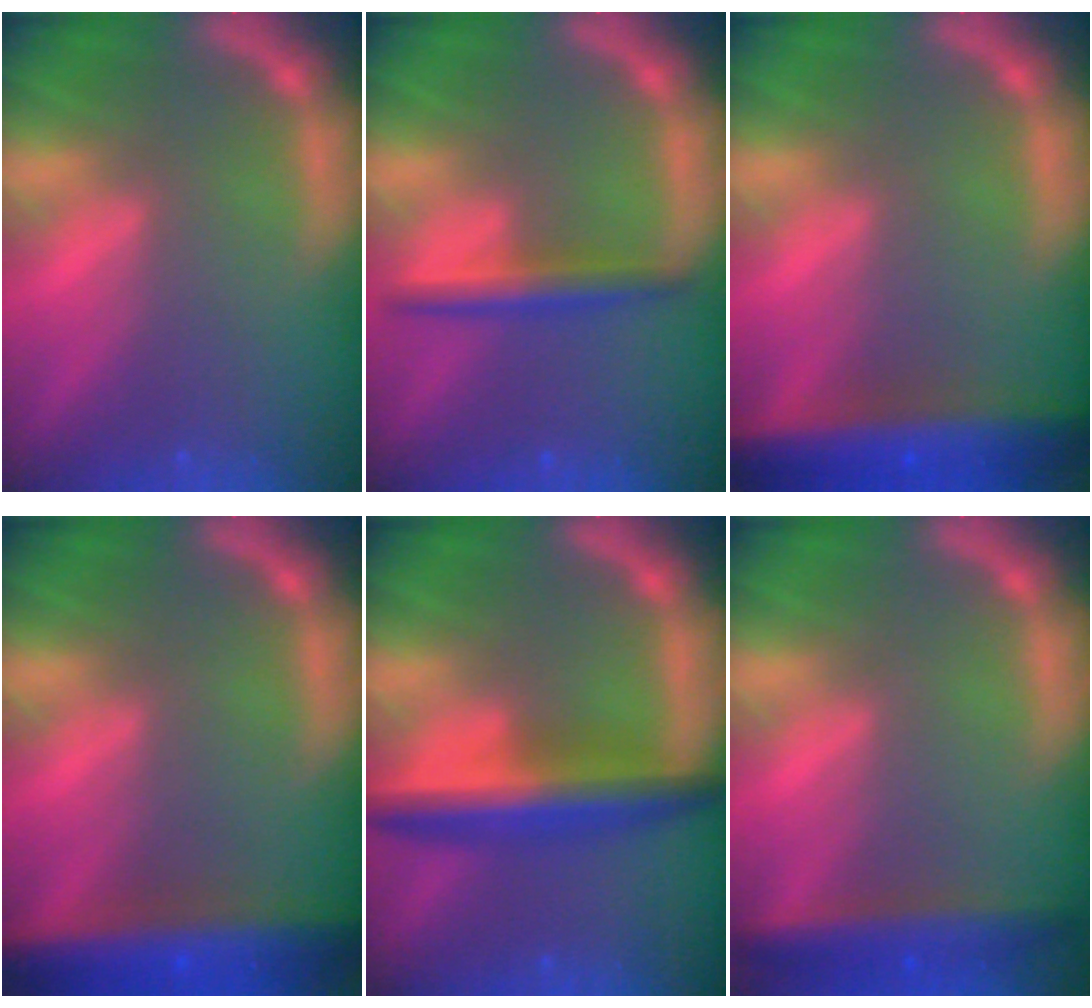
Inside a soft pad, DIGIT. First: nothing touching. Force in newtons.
{"total": 3.0}
{"total": 8.6}
{"total": 9.0}
{"total": 6.0}
{"total": 4.5}